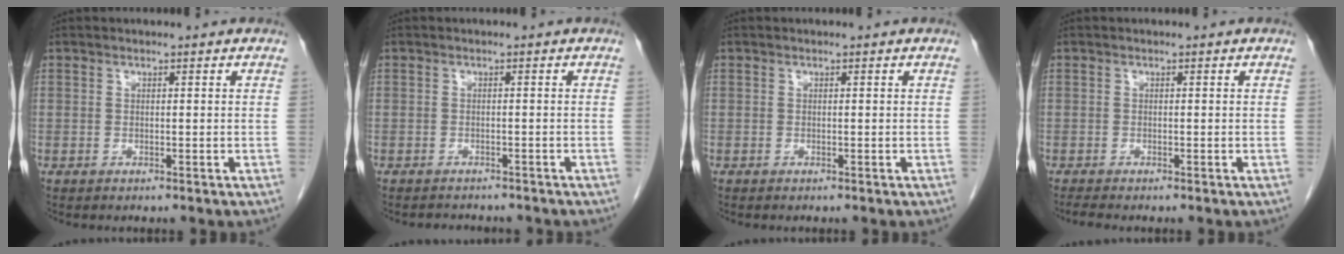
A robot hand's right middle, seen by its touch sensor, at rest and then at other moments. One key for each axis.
{"total": 4.2, "fx": -3.8, "fy": 1.3, "fz": 1.2, "tx": -0.017, "ty": -0.003, "tz": -0.046}
{"total": 0.0}
{"total": 1.0, "fx": -0.9, "fy": -0.2, "fz": 0.4, "tx": -0.015, "ty": -0.005, "tz": -0.020}